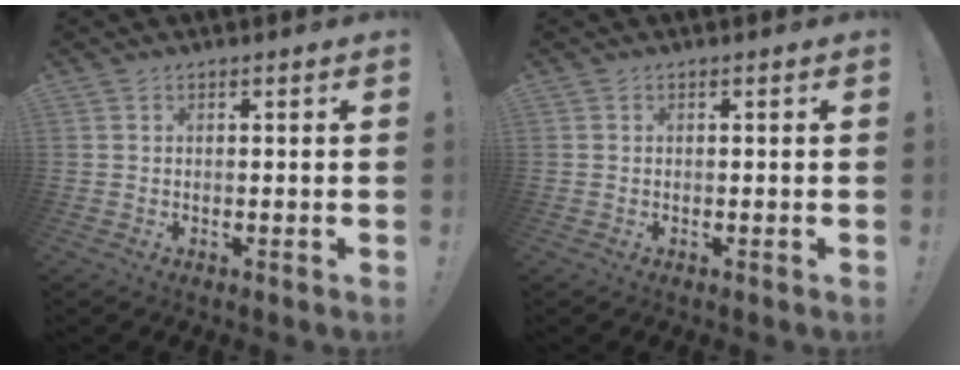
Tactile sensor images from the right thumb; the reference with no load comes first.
{"total": 0.0}